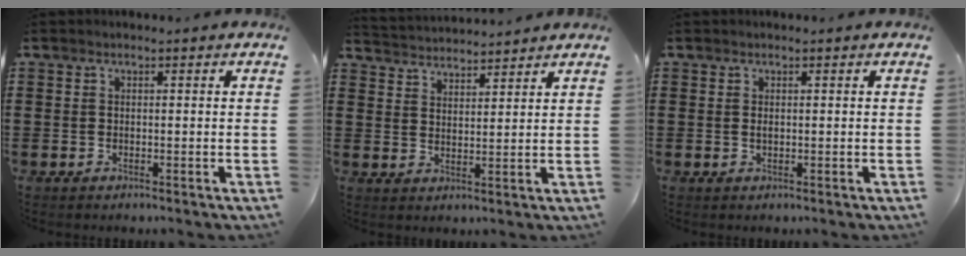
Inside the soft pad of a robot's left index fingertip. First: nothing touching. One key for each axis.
{"total": 3.0, "fx": 3.0, "fy": 0.1, "fz": -0.4, "tx": -0.005, "ty": -0.016, "tz": 0.053}
{"total": 0.8, "fx": 0.1, "fy": 0.3, "fz": 0.7, "tx": -0.016, "ty": -0.001, "tz": 0.002}